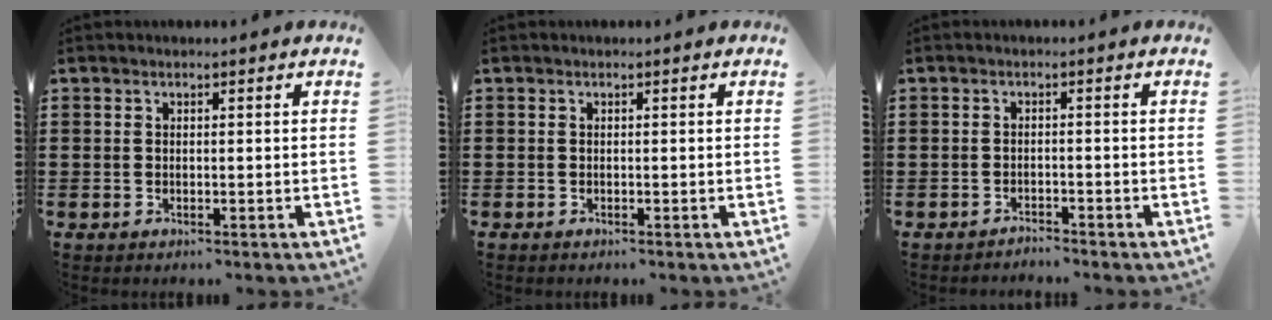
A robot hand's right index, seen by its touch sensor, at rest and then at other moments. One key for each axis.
{"total": 0.0}
{"total": 1.5, "fx": -1.5, "fy": 0.1, "fz": -0.1, "tx": -0.003, "ty": 0.004, "tz": -0.034}